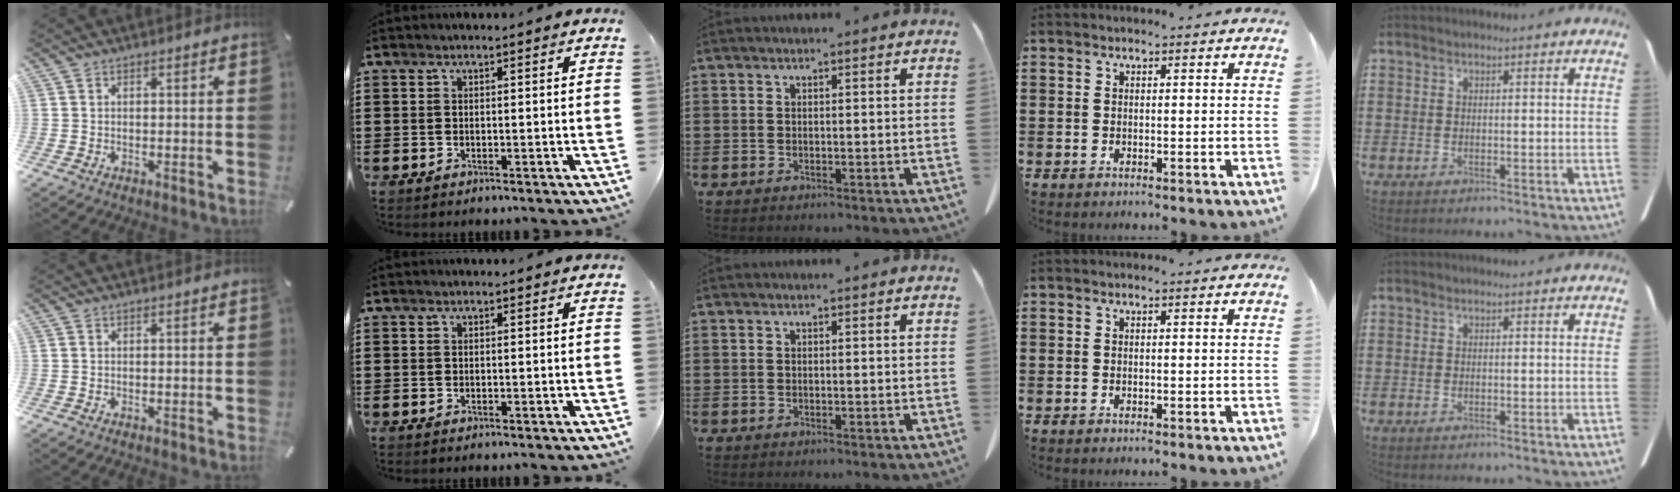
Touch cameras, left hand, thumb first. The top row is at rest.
{}